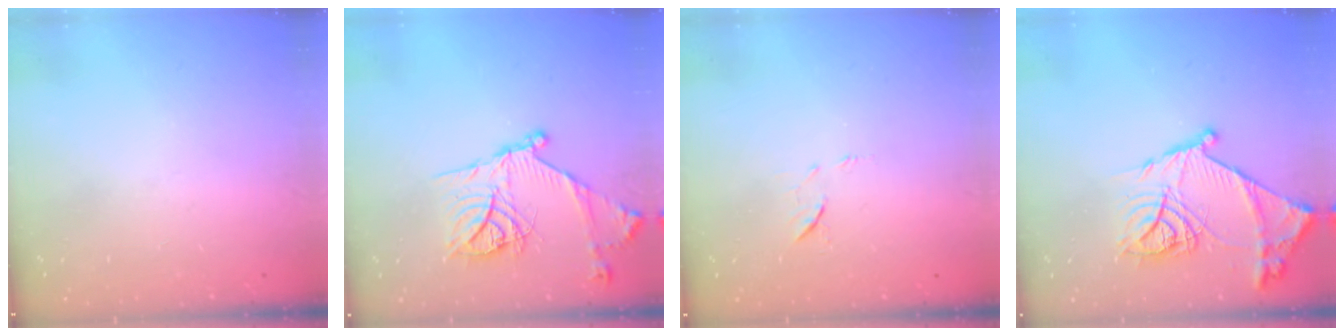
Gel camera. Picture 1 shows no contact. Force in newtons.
{"total": 18.9, "press": 18.8, "slide": 1.9}
{"total": 6.7, "press": 6.6, "slide": 1.1}
{"total": 18.9, "press": 18.8, "slide": 1.8}